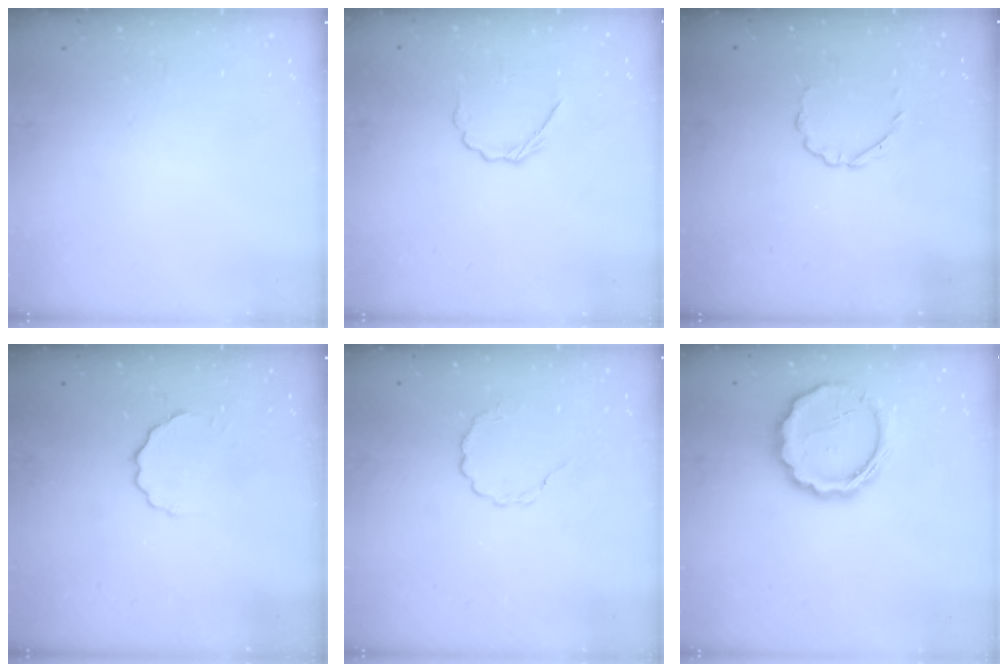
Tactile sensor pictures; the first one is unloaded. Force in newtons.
{"total": 3.2, "press": 3.0, "slide": 1.2}
{"total": 2.0, "press": 1.8, "slide": 0.7}
{"total": 4.3, "press": 4.2, "slide": 0.9}
{"total": 2.9, "press": 2.6, "slide": 1.1}
{"total": 14.1, "press": 13.8, "slide": 3.0}